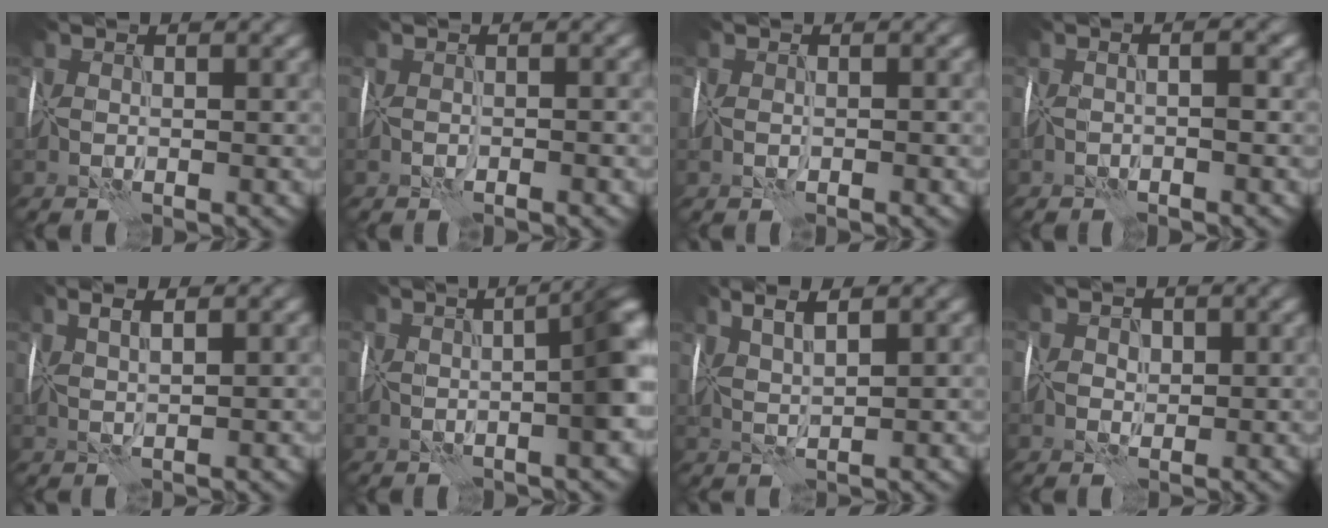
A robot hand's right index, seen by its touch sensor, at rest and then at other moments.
{"total": 1.2, "force": [-1.0, 0.0, 0.6], "torque": [-0.008, -0.008, -0.015]}
{"total": 0.7, "force": [-0.4, 0.2, 0.5], "torque": [-0.006, -0.009, -0.004]}
{"total": 1.2, "force": [-0.7, -0.2, 0.9], "torque": [-0.010, 0.005, -0.017]}
{"total": 2.4, "force": [1.3, 0.4, 2.0], "torque": [-0.023, 0.005, 0.008]}
{"total": 7.1, "force": [0.0, 2.0, 6.8], "torque": [-0.061, 0.013, -0.007]}
{"total": 3.1, "force": [1.7, 0.4, 2.6], "torque": [-0.045, 0.007, 0.022]}
{"total": 1.0, "force": [0.0, 0.8, 0.5], "torque": [-0.009, -0.003, -0.004]}